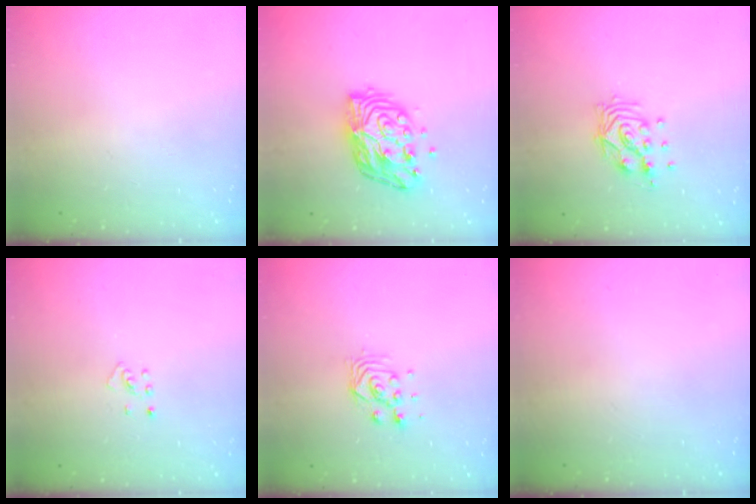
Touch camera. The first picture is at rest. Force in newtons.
{"total": 11.7, "press": 11.7, "slide": 0.8}
{"total": 9.8, "press": 9.8, "slide": 0.7}
{"total": 2.7, "press": 2.7, "slide": 0.5}
{"total": 3.9, "press": 3.8, "slide": 0.8}
{"total": 0.0}